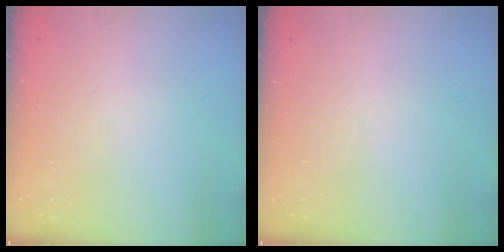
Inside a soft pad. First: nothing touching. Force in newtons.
{"total": 0.0}